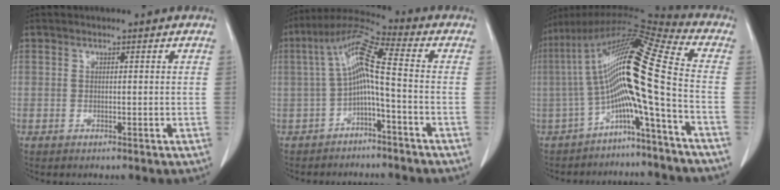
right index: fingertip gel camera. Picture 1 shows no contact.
{"total": 8.6, "force": [-1.3, 0.6, 8.5], "torque": [-0.160, 0.036, -0.027]}
{"total": 15.3, "force": [-3.5, -0.8, 14.9], "torque": [-0.269, 0.037, -0.073]}